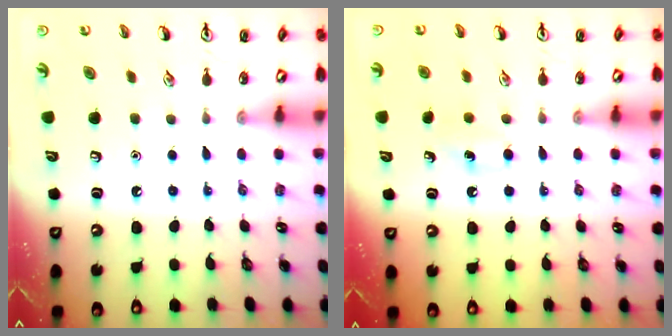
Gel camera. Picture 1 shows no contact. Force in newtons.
{"total": 5.9, "press": 5.7, "slide": 1.6}